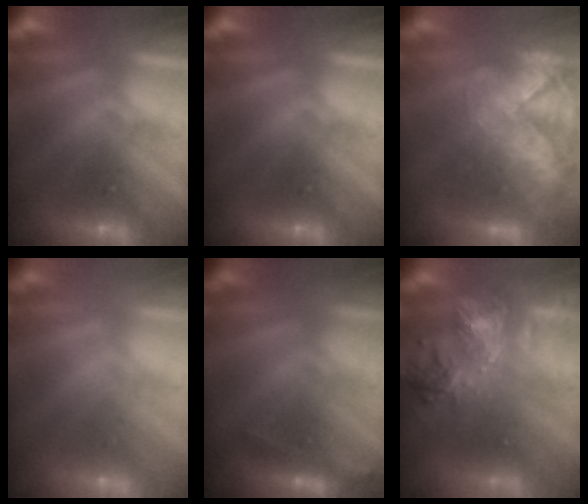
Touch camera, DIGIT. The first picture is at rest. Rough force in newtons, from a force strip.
{"total": 0.0}
{"total": 9.5}
{"total": 1.9}
{"total": 2.4}
{"total": 6.0}